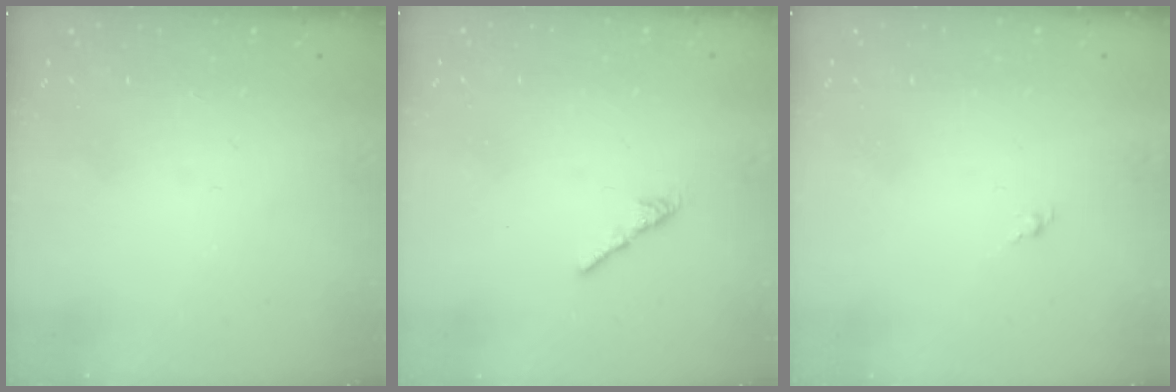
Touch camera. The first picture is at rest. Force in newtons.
{"total": 2.1, "press": 2.0, "slide": 0.7}
{"total": 1.4, "press": 1.2, "slide": 0.6}